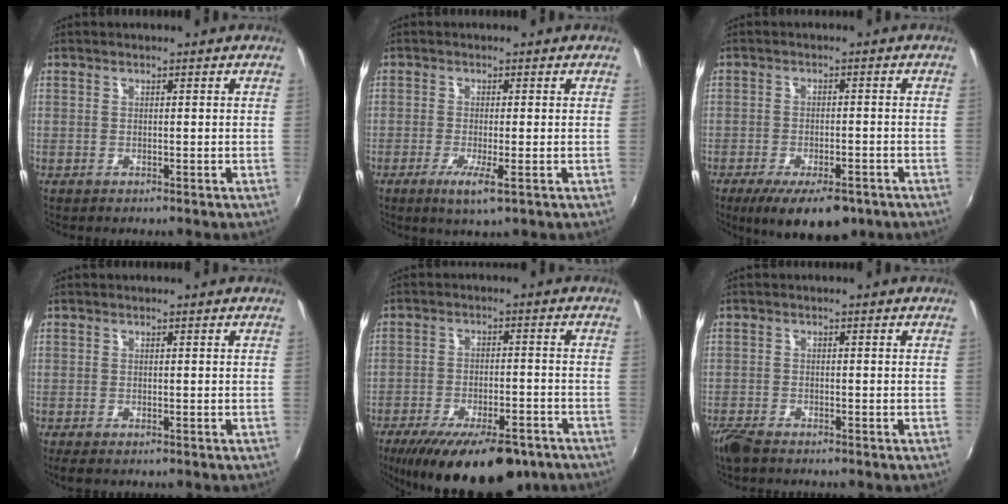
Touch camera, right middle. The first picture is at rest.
{"total": 4.1, "force": [-1.7, 0.0, 3.7], "torque": [-0.080, -0.012, -0.032]}
{"total": 11.1, "force": [-7.5, 3.9, 7.1], "torque": [-0.141, -0.028, -0.111]}
{"total": 1.3, "force": [-0.8, 0.4, 1.0], "torque": [-0.020, -0.004, -0.009]}
{"total": 19.3, "force": [-13.7, 6.9, 11.8], "torque": [-0.216, -0.037, -0.192]}
{"total": 3.9, "force": [-3.2, 1.1, 1.8], "torque": [-0.050, -0.014, -0.065]}